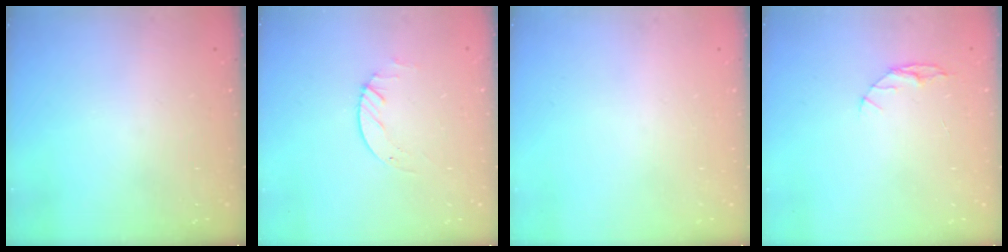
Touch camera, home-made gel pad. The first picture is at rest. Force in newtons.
{"total": 2.5, "press": 2.5, "slide": 0.2}
{"total": 0.0}
{"total": 4.9, "press": 4.8, "slide": 0.6}